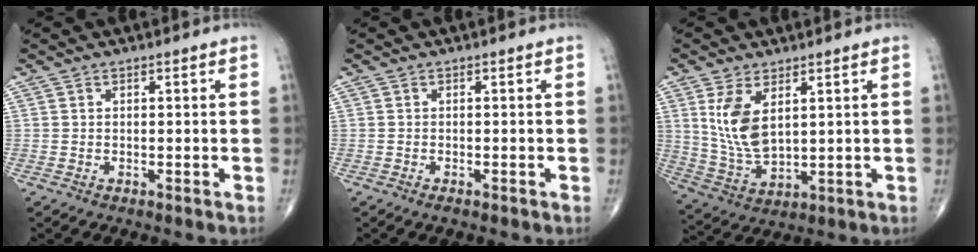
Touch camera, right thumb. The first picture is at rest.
{"total": 0.7, "force": [-0.5, 0.2, 0.5], "torque": [-0.011, 0.001, -0.009]}
{"total": 9.6, "force": [3.2, 4.9, 7.6], "torque": [-0.146, -0.018, 0.077]}